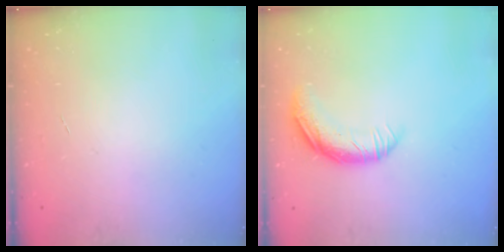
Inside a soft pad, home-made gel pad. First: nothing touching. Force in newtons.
{"total": 11.2, "press": 11.1, "slide": 0.9}